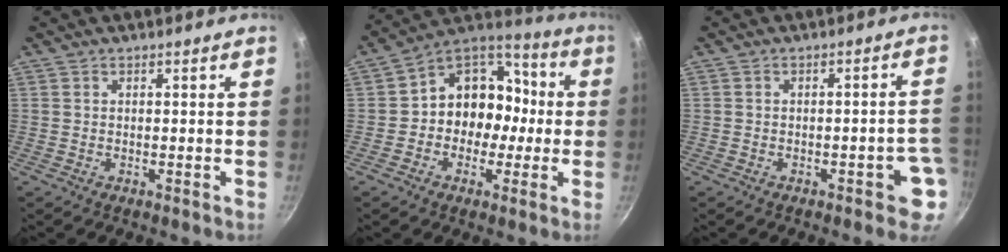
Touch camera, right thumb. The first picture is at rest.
{"total": 13.6, "force": [-1.6, 11.5, 7.1], "torque": [-0.049, 0.050, -0.042]}
{"total": 5.1, "force": [-1.9, 2.3, 4.2], "torque": [-0.022, 0.030, -0.018]}